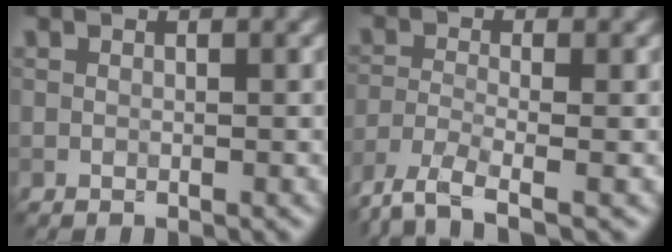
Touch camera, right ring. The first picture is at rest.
{"total": 4.7, "force": [-3.6, 1.1, 2.7], "torque": [-0.059, -0.012, -0.080]}